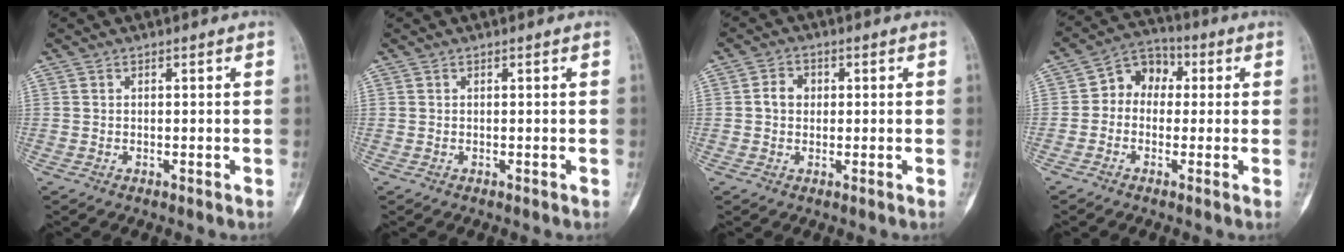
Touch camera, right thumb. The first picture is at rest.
{"total": 0.0}
{"total": 3.4, "force": [0.2, 2.8, 1.9], "torque": [-0.026, 0.012, 0.000]}
{"total": 7.5, "force": [0.3, 5.9, 4.5], "torque": [-0.036, 0.025, -0.013]}